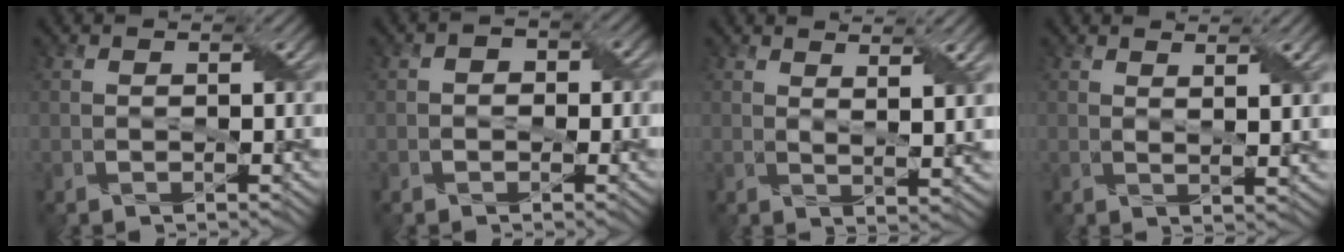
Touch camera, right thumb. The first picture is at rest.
{"total": 1.9, "force": [-0.4, 1.5, 1.1], "torque": [-0.020, -0.001, -0.009]}
{"total": 4.0, "force": [2.5, 0.5, 3.2], "torque": [-0.067, -0.001, 0.046]}
{"total": 2.8, "force": [1.6, 0.3, 2.3], "torque": [-0.042, -0.002, 0.029]}